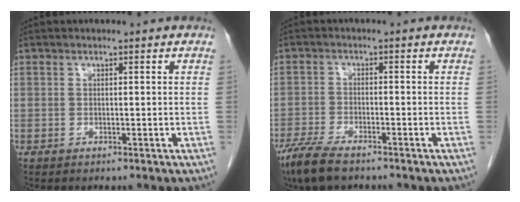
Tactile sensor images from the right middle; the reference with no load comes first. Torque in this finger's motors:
{"motor_torque": [0.93, -1.18, 0.14, 0.10]}